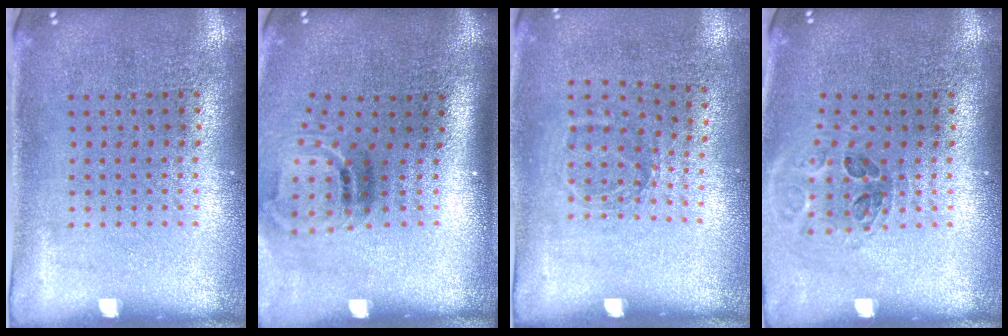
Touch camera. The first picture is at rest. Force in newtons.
{"total": 2.0, "press": 1.2, "slide": 1.6}
{"total": 1.1, "press": 0.8, "slide": 0.7}
{"total": 1.0, "press": 1.0, "slide": 0.1}